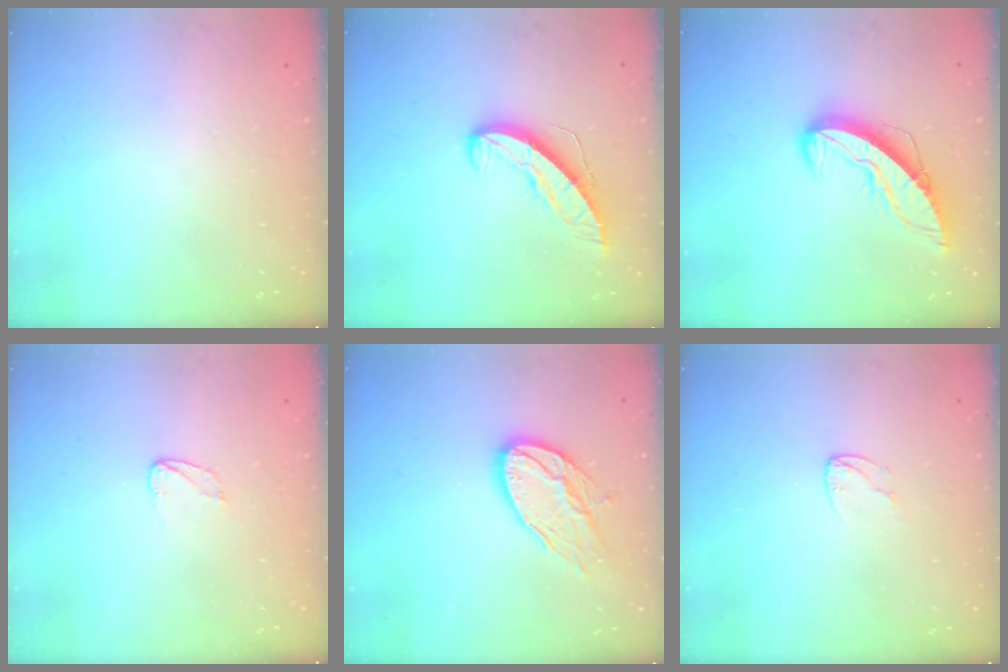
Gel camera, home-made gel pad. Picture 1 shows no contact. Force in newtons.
{"total": 8.8, "press": 8.8, "slide": 0.1}
{"total": 10.1, "press": 10.0, "slide": 0.8}
{"total": 4.0, "press": 4.0, "slide": 0.4}
{"total": 13.5, "press": 13.5, "slide": 1.0}
{"total": 4.0, "press": 4.0, "slide": 0.4}